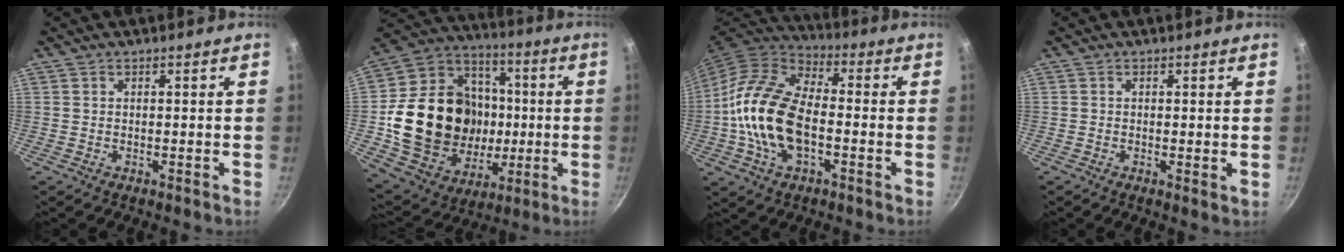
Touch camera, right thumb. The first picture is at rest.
{"total": 26.7, "force": [-1.2, 21.4, 15.9], "torque": [-0.256, 0.031, -0.003]}
{"total": 17.8, "force": [-2.6, 10.1, 14.4], "torque": [-0.257, 0.032, -0.062]}
{"total": 1.1, "force": [0.3, 0.3, 1.0], "torque": [-0.017, -0.005, 0.001]}